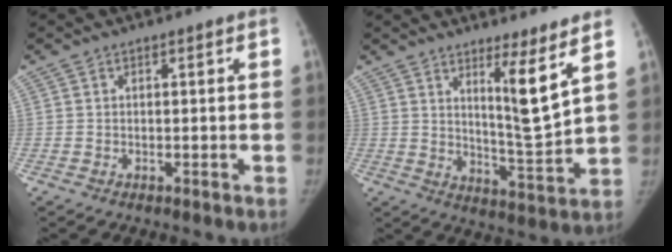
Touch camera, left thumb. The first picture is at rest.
{"total": 8.9, "force": [4.9, -0.1, 7.4], "torque": [-0.117, -0.060, 0.086]}